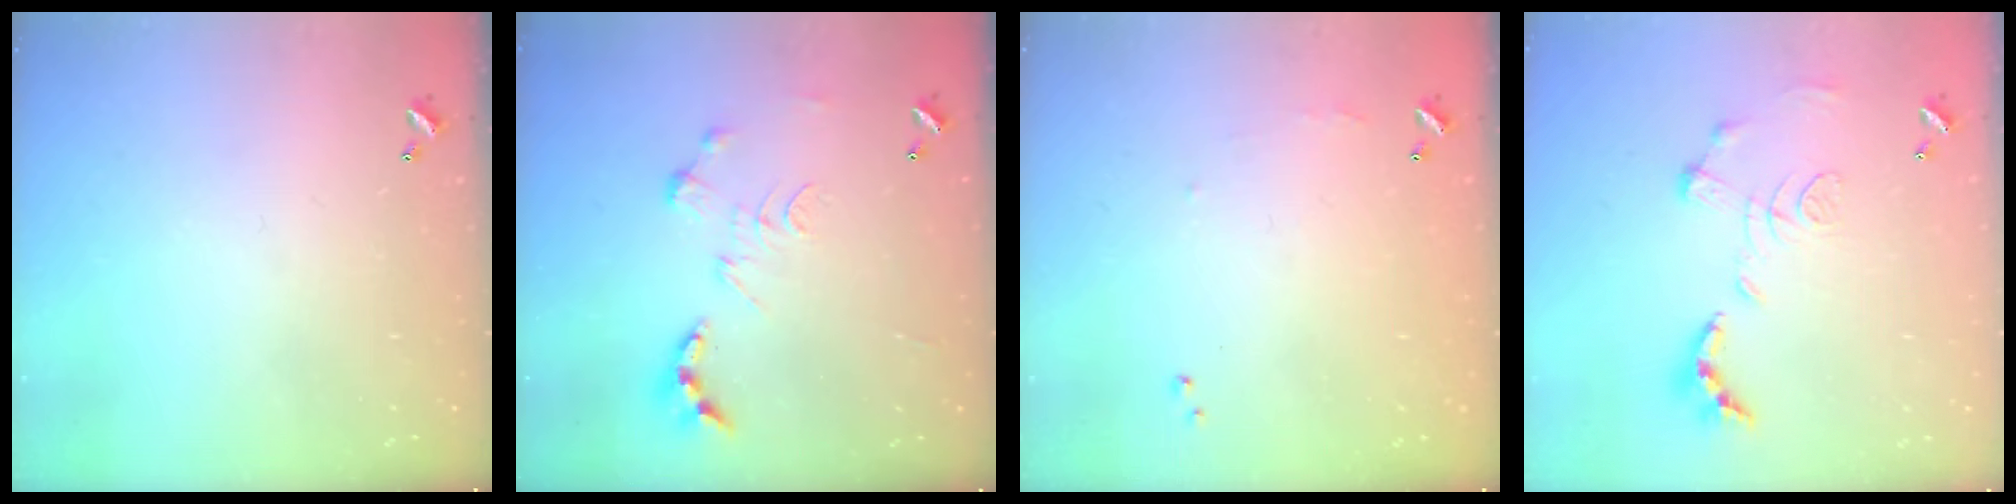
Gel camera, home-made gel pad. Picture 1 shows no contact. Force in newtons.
{"total": 0.0}
{"total": 5.2, "press": 5.1, "slide": 0.6}
{"total": 1.2, "press": 0.4, "slide": 1.1}